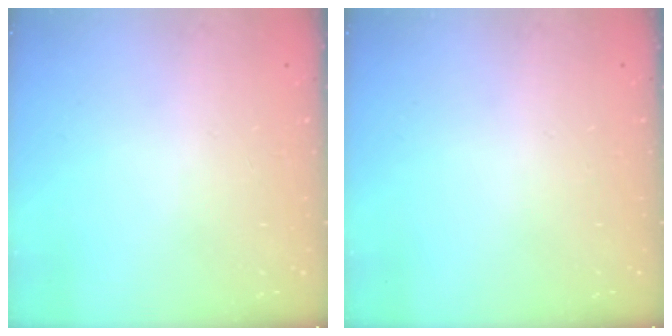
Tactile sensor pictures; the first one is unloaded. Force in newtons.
{"total": 0.0}